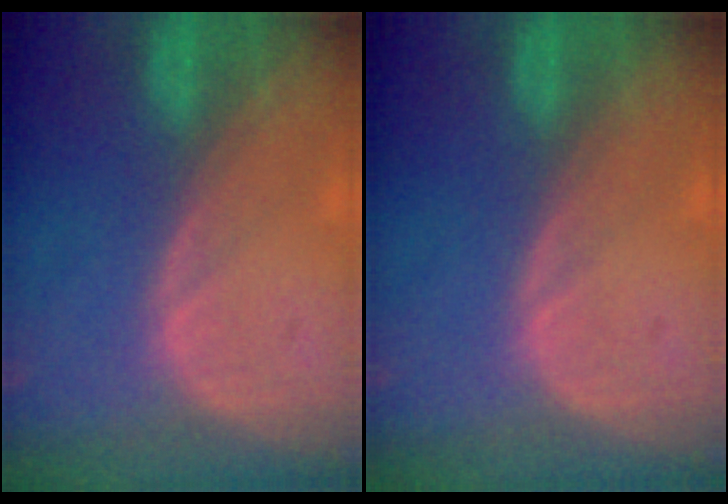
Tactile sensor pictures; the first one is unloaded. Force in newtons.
{"total": 0.0}